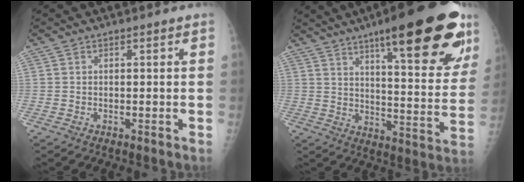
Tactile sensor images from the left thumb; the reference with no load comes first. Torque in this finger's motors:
{"motor_torque": [2.93, 2.07, 1.81, -0.96, 0.39]}